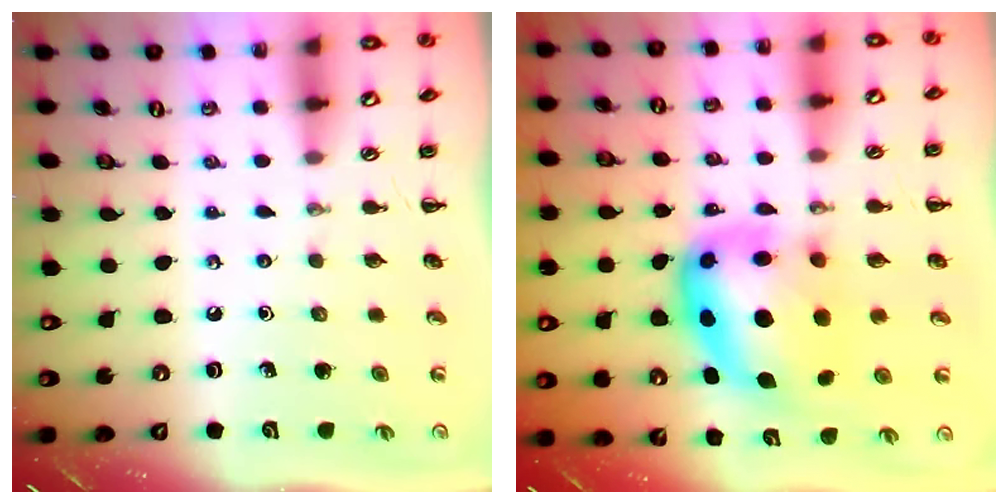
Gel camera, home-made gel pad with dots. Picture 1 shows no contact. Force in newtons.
{"total": 13.1, "press": 12.8, "slide": 3.2}